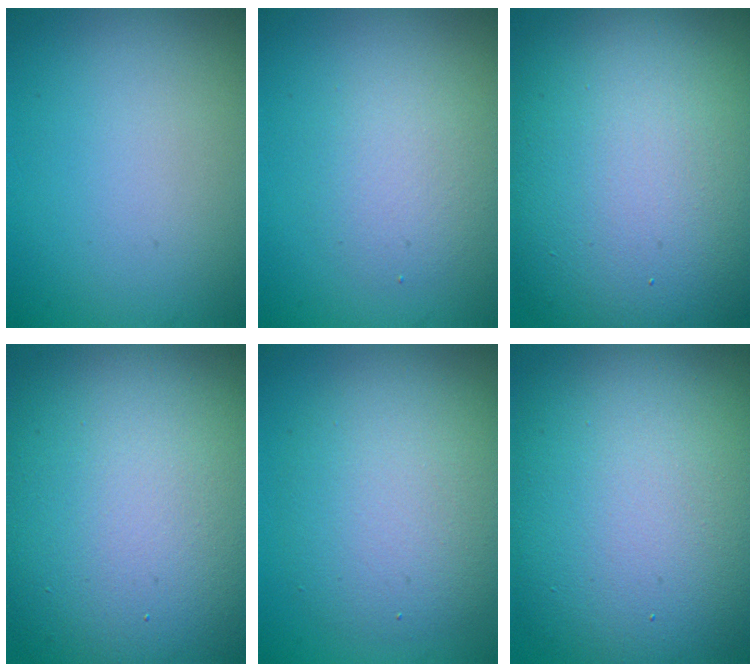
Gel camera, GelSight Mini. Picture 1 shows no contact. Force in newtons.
{"total": 2.6, "press": 2.6, "slide": 0.2}
{"total": 18.0, "press": 18.0, "slide": 0.9}
{"total": 17.8, "press": 17.7, "slide": 1.1}
{"total": 5.9, "press": 5.8, "slide": 0.7}
{"total": 15.5, "press": 15.4, "slide": 0.4}